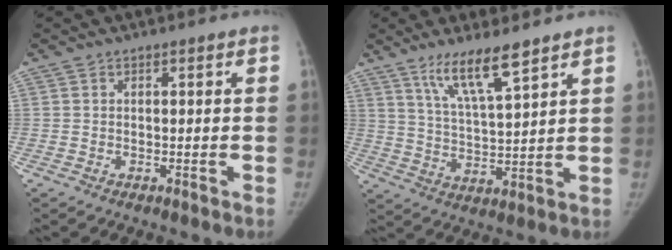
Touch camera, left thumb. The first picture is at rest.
{"total": 9.8, "force": [6.8, 1.3, 6.9], "torque": [-0.124, -0.041, 0.134]}